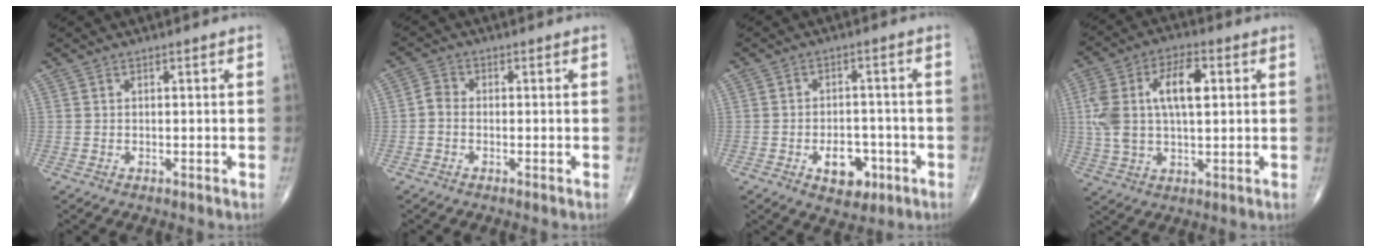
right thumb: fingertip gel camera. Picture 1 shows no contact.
{"total": 2.3, "force": [-0.6, 1.8, 1.3], "torque": [-0.018, 0.006, -0.022]}
{"total": 7.5, "force": [-3.0, 4.8, 4.9], "torque": [-0.044, 0.018, -0.037]}
{"total": 14.2, "force": [2.7, 7.2, 12.0], "torque": [-0.237, 0.018, 0.052]}